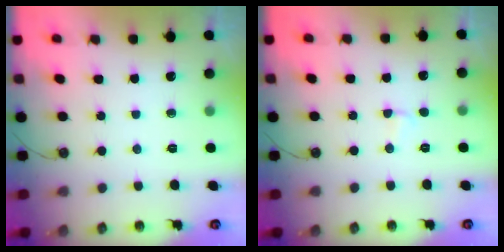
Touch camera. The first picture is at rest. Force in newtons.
{"total": 4.1, "press": 2.8, "slide": 3.0}